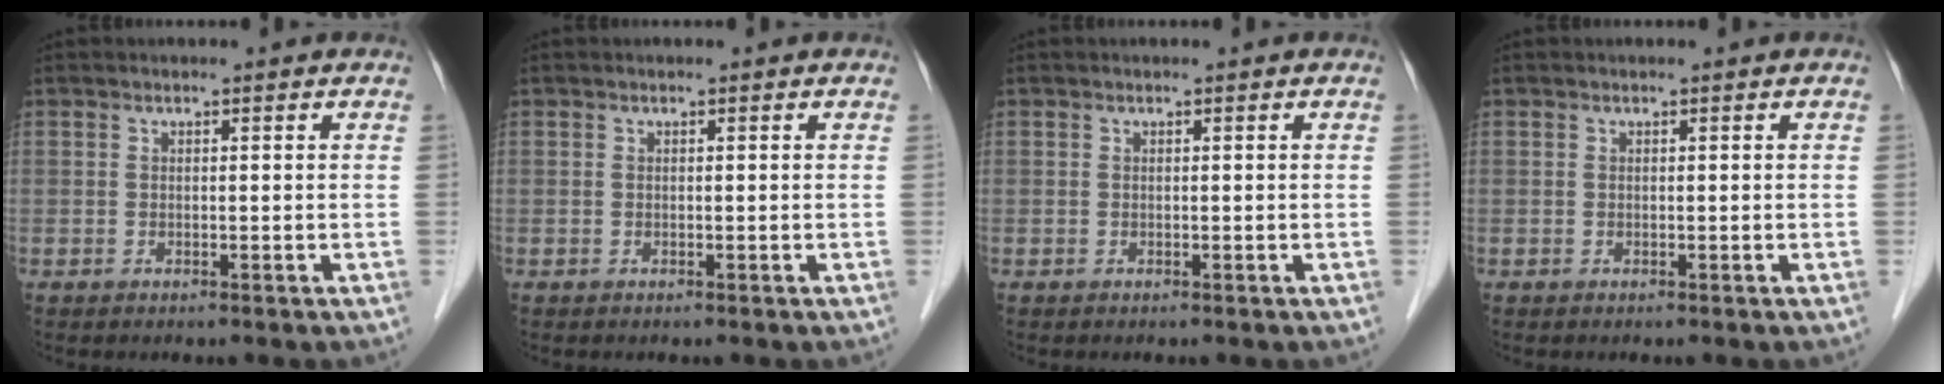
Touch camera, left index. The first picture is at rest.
{"total": 0.0}
{"total": 0.0}
{"total": 0.0}